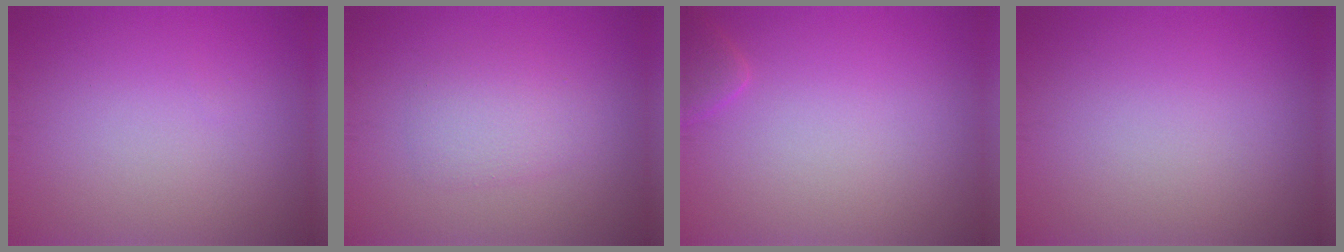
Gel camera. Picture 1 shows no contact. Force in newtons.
{"total": 2.4, "press": 2.4, "slide": 0.2}
{"total": 1.3, "press": 1.3, "slide": 0.1}
{"total": 0.0}